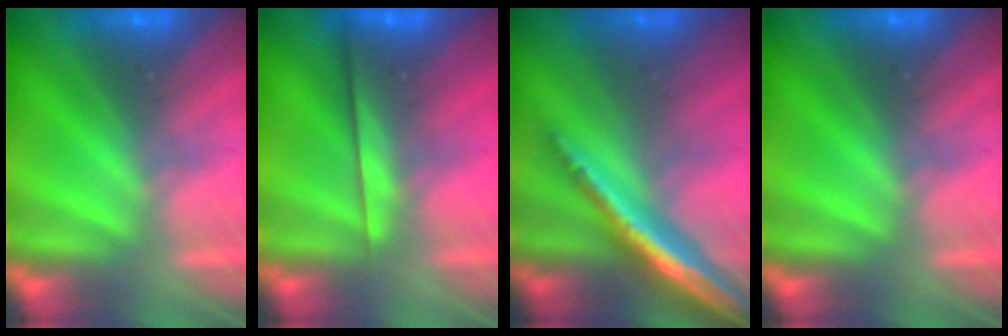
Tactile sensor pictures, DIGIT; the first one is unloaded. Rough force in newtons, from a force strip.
{"total": 2.2}
{"total": 1.8}
{"total": 0.0}